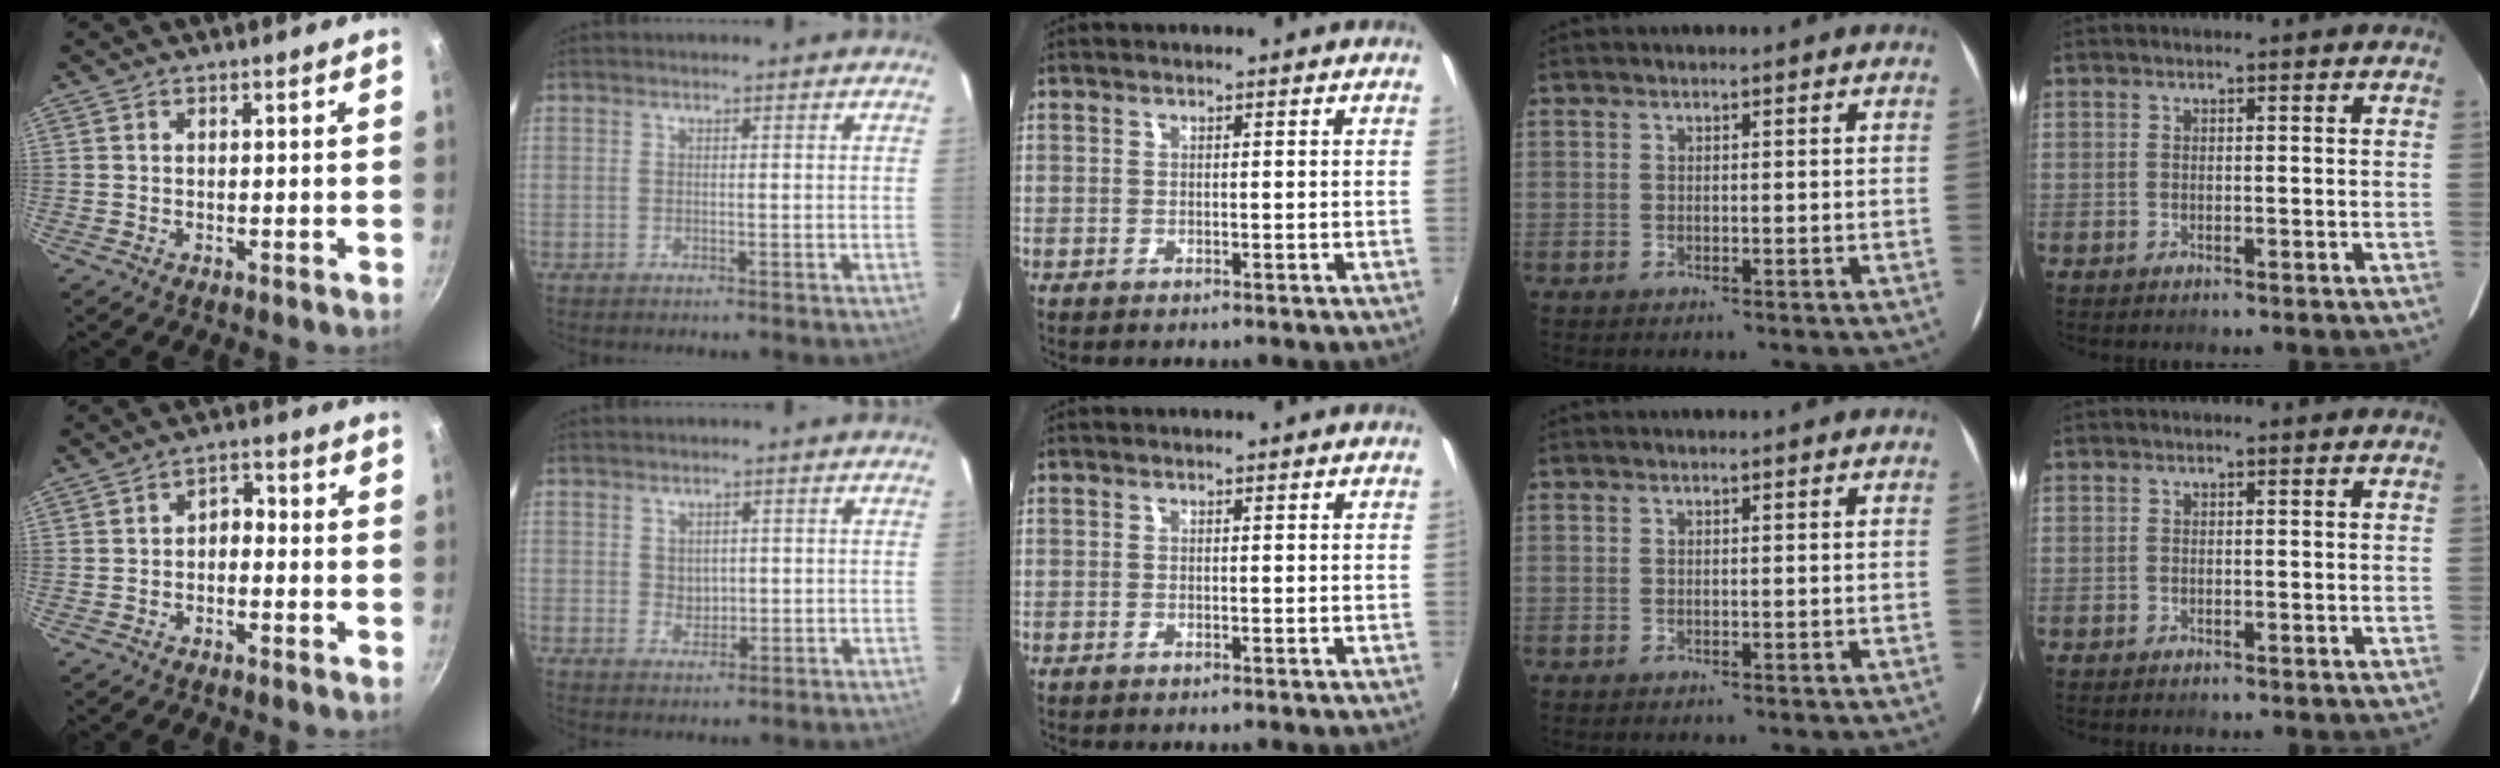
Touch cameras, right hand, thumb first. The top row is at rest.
{"thumb": {"total": 3.0, "force": [-1.0, 2.0, 2.0], "torque": [-0.016, 0.021, -0.022]}, "index": {"total": 2.4, "force": [0.5, 2.2, 1.0], "torque": [-0.012, 0.001, 0.014]}}